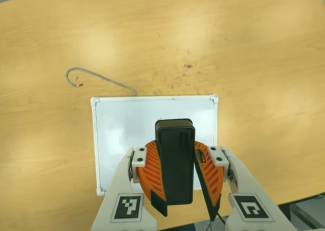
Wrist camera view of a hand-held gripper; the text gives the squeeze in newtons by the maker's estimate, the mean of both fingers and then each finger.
{"total": 11.3, "left": 11.3, "right": 11.2}